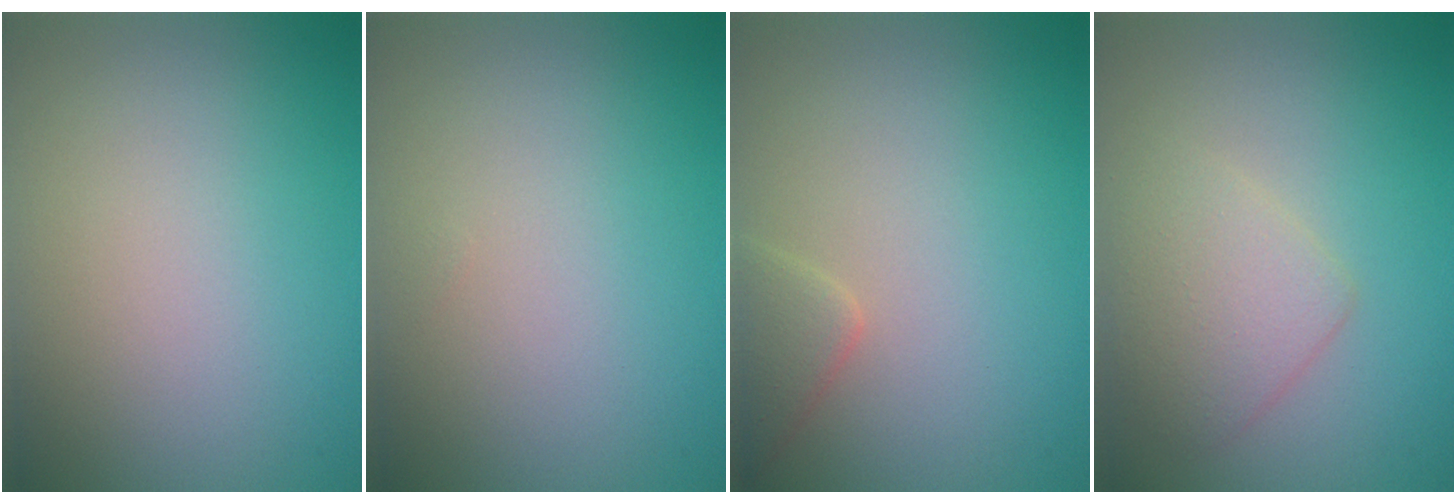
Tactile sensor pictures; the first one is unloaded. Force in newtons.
{"total": 0.0}
{"total": 1.9, "press": 1.9, "slide": 0.2}
{"total": 3.0, "press": 3.0, "slide": 0.1}